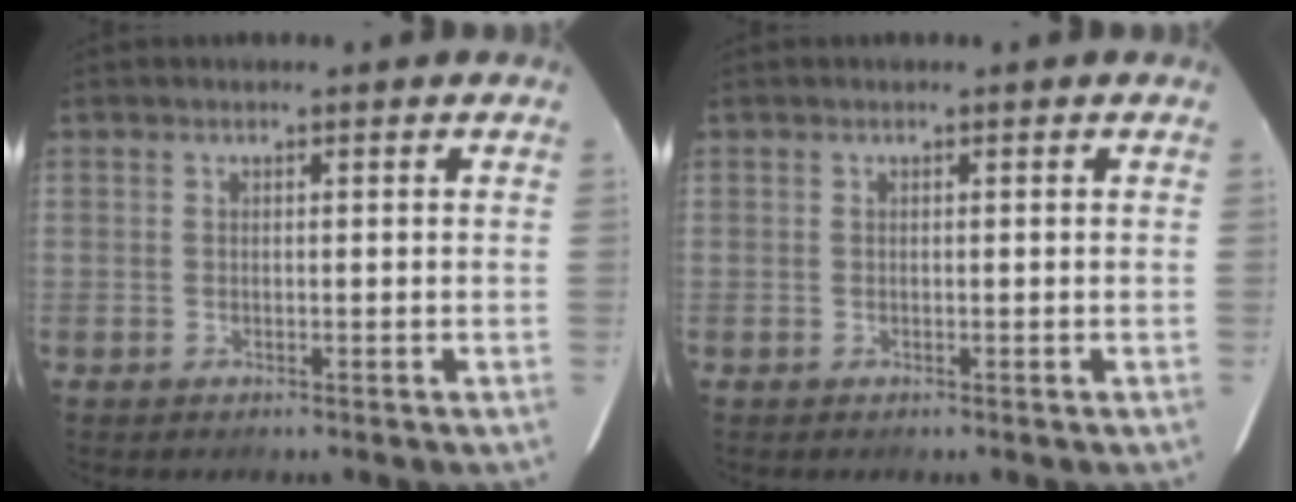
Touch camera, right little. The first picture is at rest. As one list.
[{"total": 0.0}]